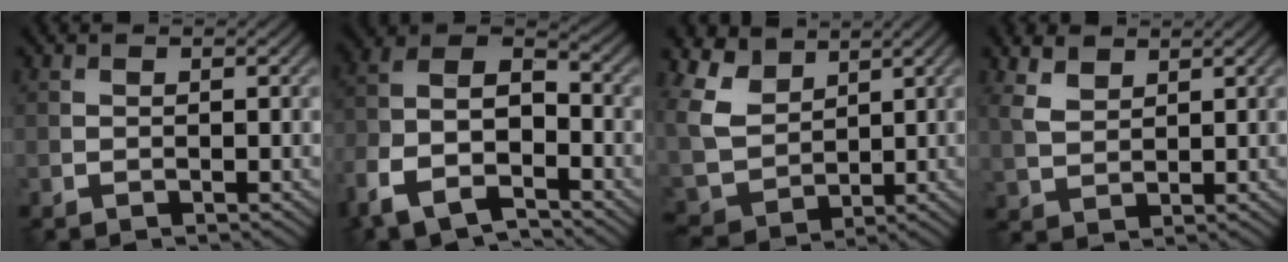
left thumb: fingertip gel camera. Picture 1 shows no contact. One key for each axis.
{"total": 12.2, "fx": -7.1, "fy": 6.2, "fz": 7.8, "tx": -0.181, "ty": -0.025, "tz": -0.140}
{"total": 8.3, "fx": 4.3, "fy": 5.5, "fz": 4.5, "tx": -0.130, "ty": 0.003, "tz": 0.084}
{"total": 3.9, "fx": 2.6, "fy": 2.2, "fz": 2.1, "tx": -0.057, "ty": 0.001, "tz": 0.058}